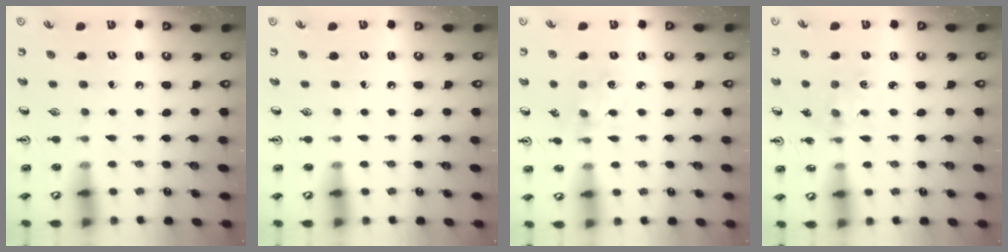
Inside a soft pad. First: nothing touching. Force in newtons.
{"total": 0.0}
{"total": 0.8, "press": 0.7, "slide": 0.2}
{"total": 2.1, "press": 2.1, "slide": 0.4}